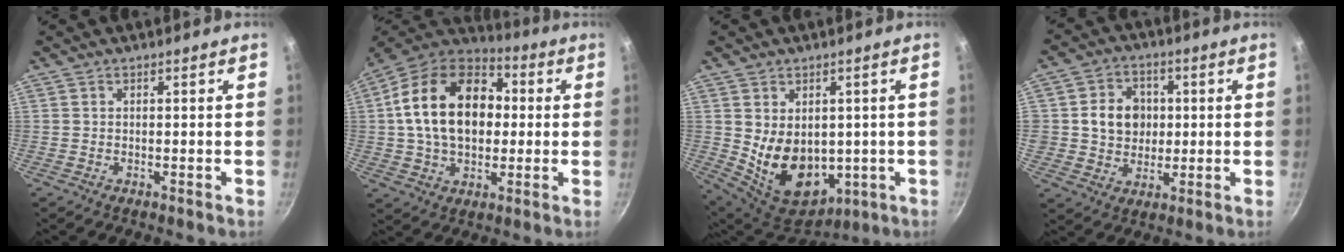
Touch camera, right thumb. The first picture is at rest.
{"total": 21.9, "force": [2.4, 15.0, 15.8], "torque": [-0.245, 0.031, 0.029]}
{"total": 14.1, "force": [0.2, 10.3, 9.7], "torque": [-0.136, -0.030, 0.036]}
{"total": 9.6, "force": [1.0, 8.5, 4.4], "torque": [-0.036, 0.002, 0.014]}